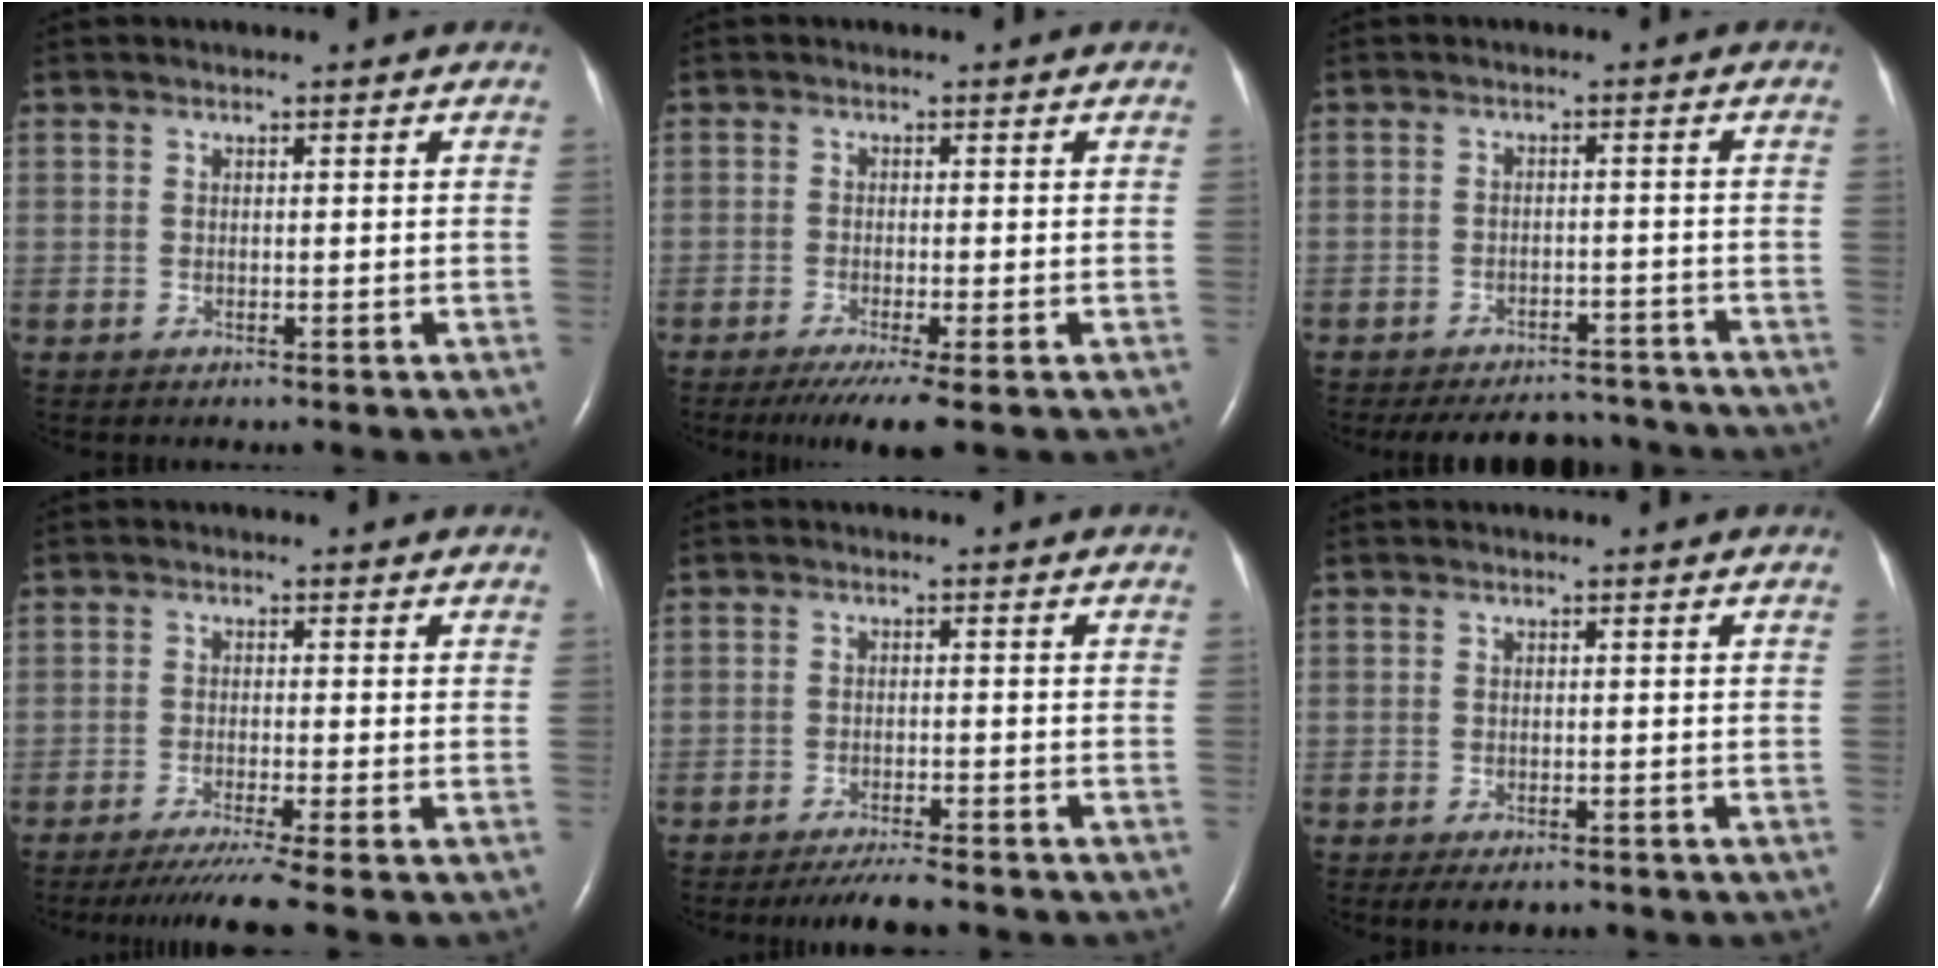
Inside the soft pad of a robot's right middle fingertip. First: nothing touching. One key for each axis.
{"total": 5.6, "fx": -3.7, "fy": -0.1, "fz": 4.2, "tx": -0.064, "ty": -0.016, "tz": -0.062}
{"total": 11.1, "fx": -10.2, "fy": 3.6, "fz": 2.6, "tx": -0.043, "ty": 0.007, "tz": -0.127}
{"total": 7.1, "fx": -5.6, "fy": -1.7, "fz": 4.1, "tx": -0.057, "ty": -0.028, "tz": -0.092}
{"total": 5.0, "fx": -4.5, "fy": 0.2, "fz": 2.3, "tx": -0.037, "ty": -0.013, "tz": -0.073}
{"total": 3.3, "fx": -2.5, "fy": 1.2, "fz": 1.7, "tx": -0.019, "ty": -0.005, "tz": -0.031}